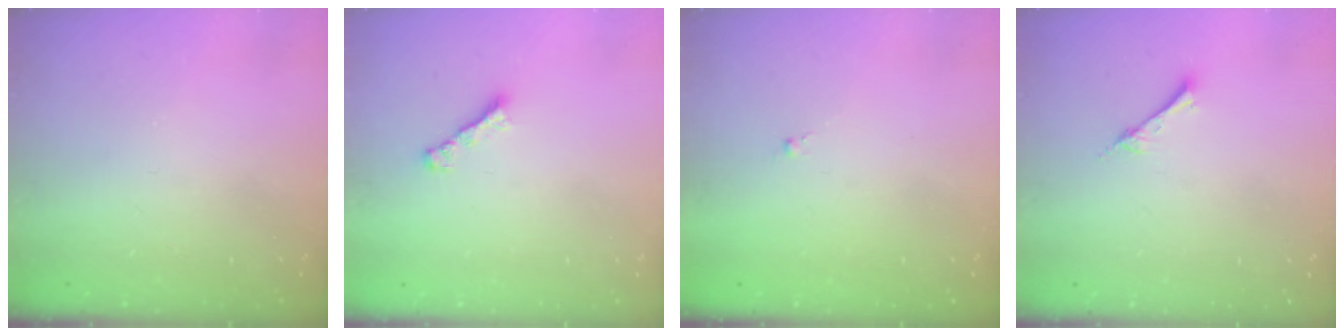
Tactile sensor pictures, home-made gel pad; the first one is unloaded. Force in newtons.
{"total": 1.6, "press": 1.4, "slide": 0.6}
{"total": 0.0}
{"total": 1.5, "press": 1.4, "slide": 0.2}